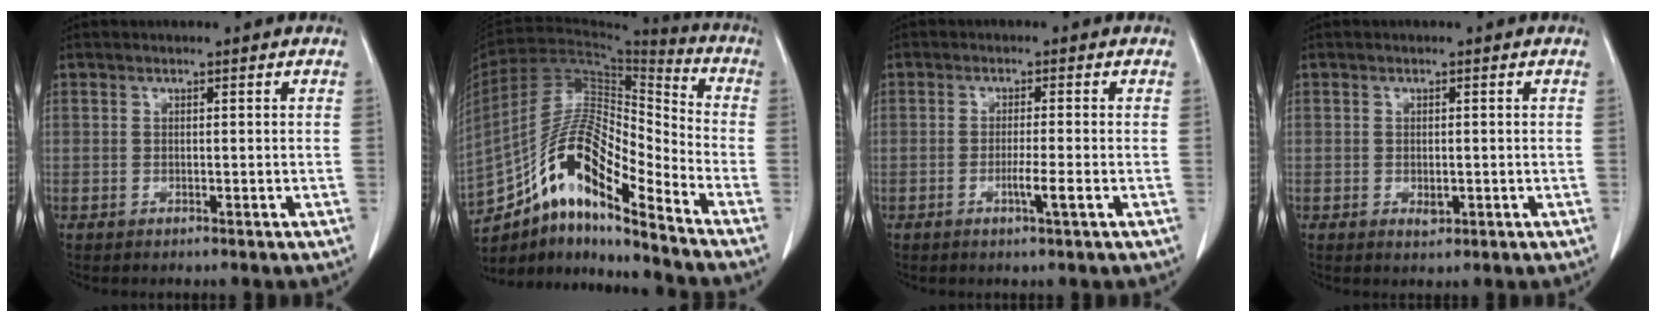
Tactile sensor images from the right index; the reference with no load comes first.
{"total": 16.4, "force": [-11.1, 3.1, 11.7], "torque": [-0.211, 0.027, -0.195]}
{"total": 2.9, "force": [-1.1, -0.4, 2.7], "torque": [-0.047, -0.005, -0.019]}
{"total": 1.5, "force": [-0.3, 0.9, 1.2], "torque": [-0.018, -0.002, 0.000]}